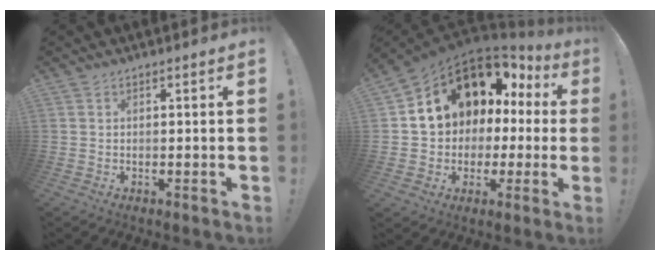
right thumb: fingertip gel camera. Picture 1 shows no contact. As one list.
[{"total": 12.9, "force": [6.2, 9.3, 6.4], "torque": [-0.103, -0.046, 0.125]}]